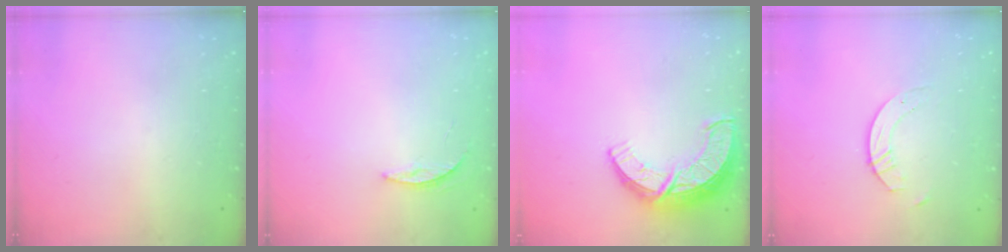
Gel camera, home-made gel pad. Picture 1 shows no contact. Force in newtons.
{"total": 4.5, "press": 4.4, "slide": 0.4}
{"total": 11.9, "press": 11.9, "slide": 0.8}
{"total": 3.5, "press": 3.5, "slide": 0.4}